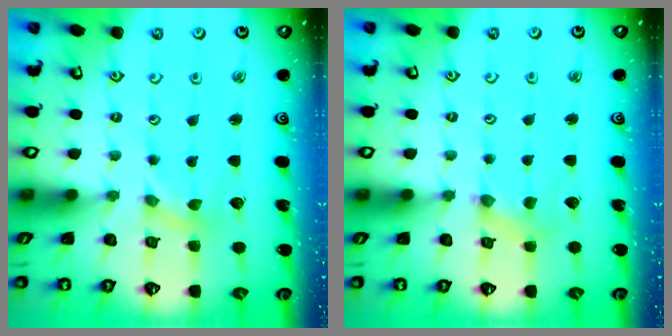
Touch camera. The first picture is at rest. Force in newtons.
{"total": 1.0, "press": 1.0, "slide": 0.2}